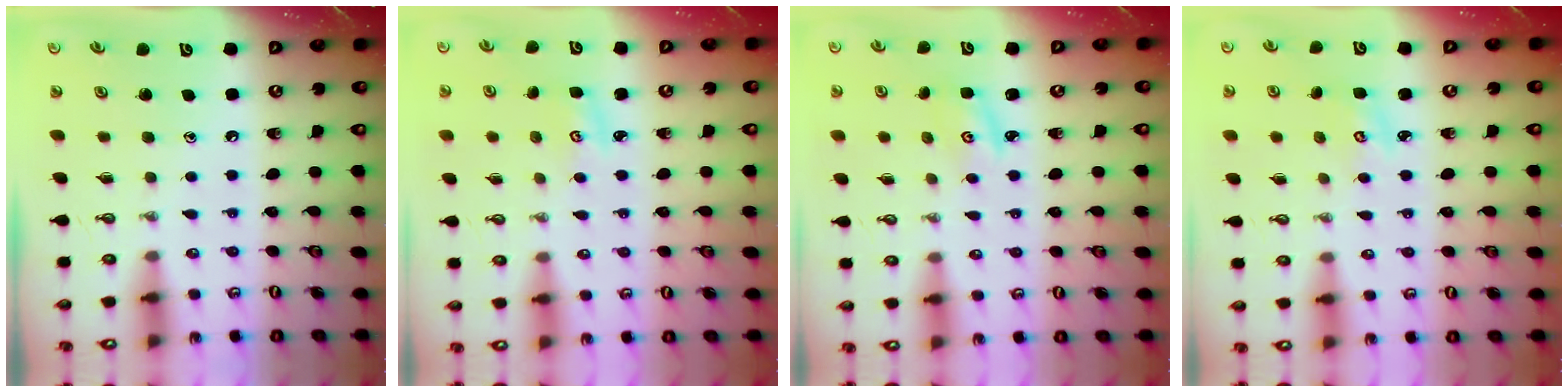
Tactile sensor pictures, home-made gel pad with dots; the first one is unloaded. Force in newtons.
{"total": 2.8, "press": 2.8, "slide": 0.2}
{"total": 1.8, "press": 1.8, "slide": 0.1}
{"total": 2.9, "press": 2.8, "slide": 0.3}